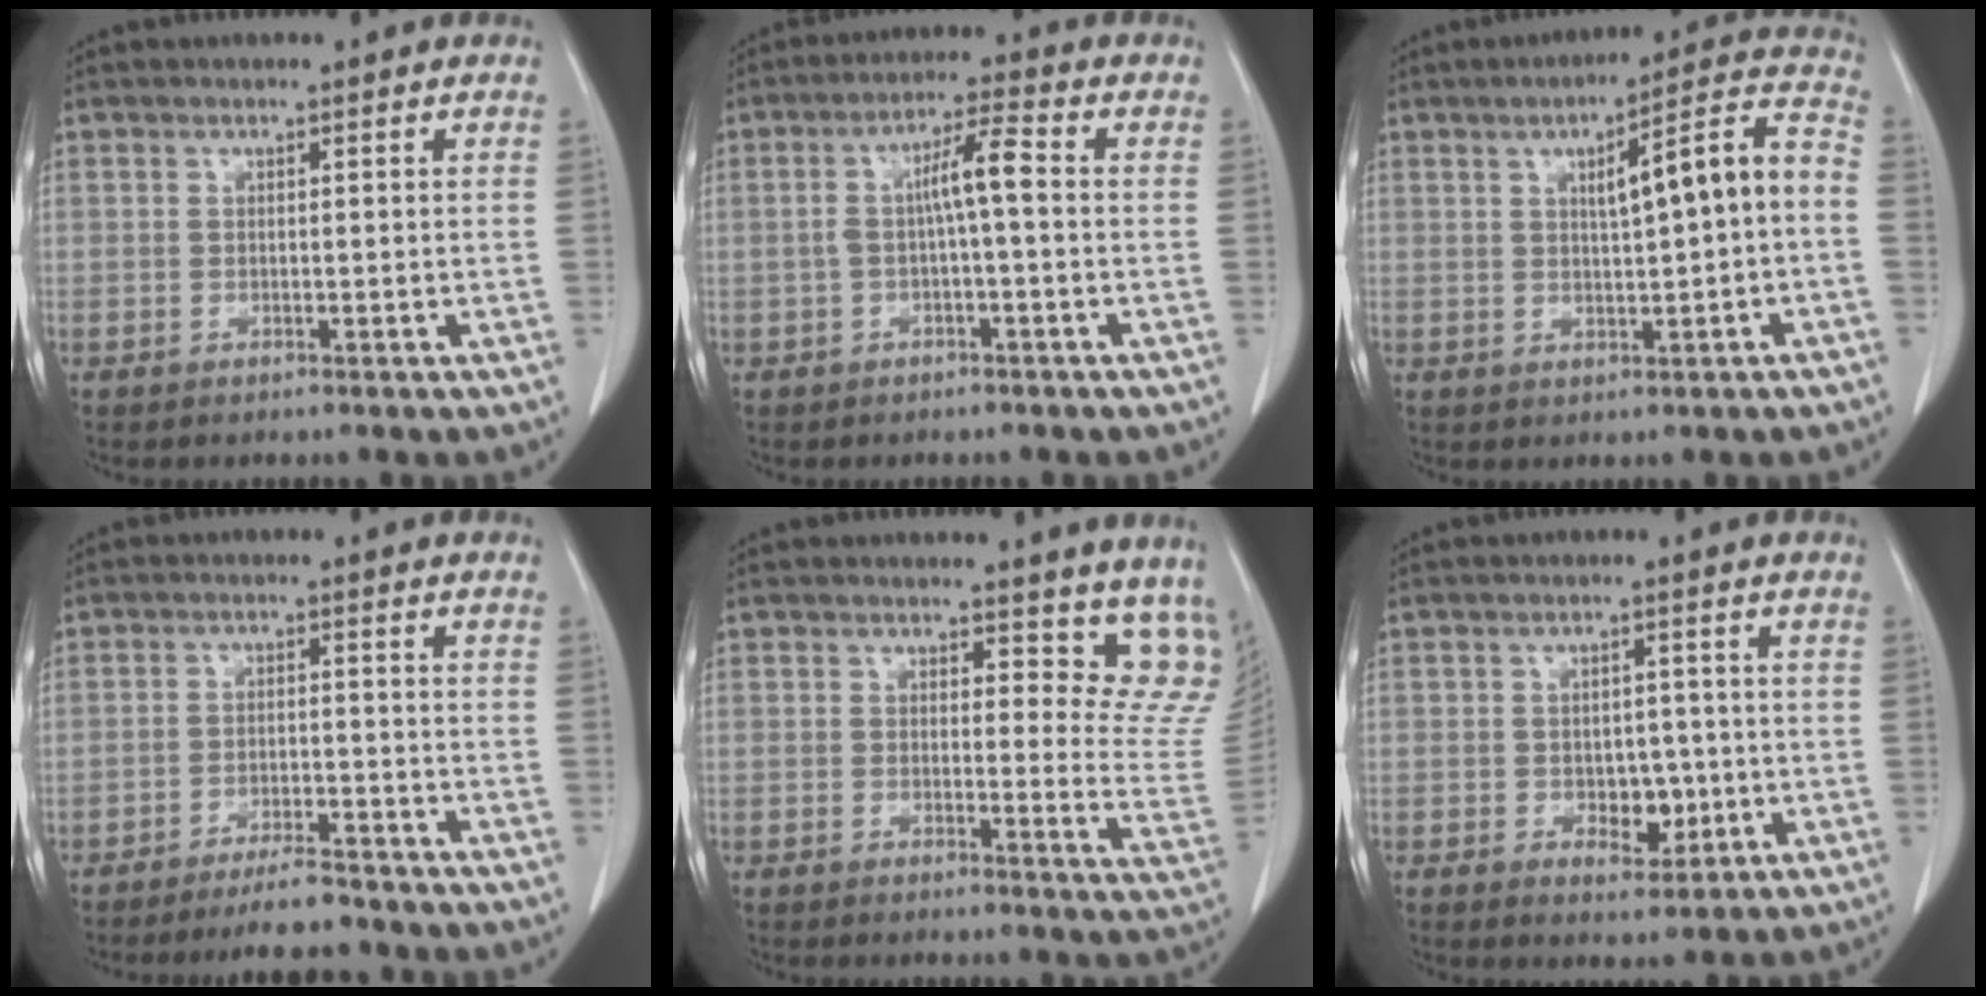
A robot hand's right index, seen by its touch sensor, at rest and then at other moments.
{"total": 5.6, "force": [-0.1, 0.6, 5.6], "torque": [-0.098, 0.021, -0.001]}
{"total": 10.3, "force": [0.3, 1.1, 10.2], "torque": [-0.140, 0.030, 0.005]}
{"total": 6.4, "force": [-5.9, 0.7, 2.3], "torque": [-0.035, -0.012, -0.098]}
{"total": 10.0, "force": [8.9, 3.6, 3.0], "torque": [0.006, -0.043, 0.069]}
{"total": 4.7, "force": [-1.0, 3.0, 3.5], "torque": [-0.040, 0.003, -0.006]}